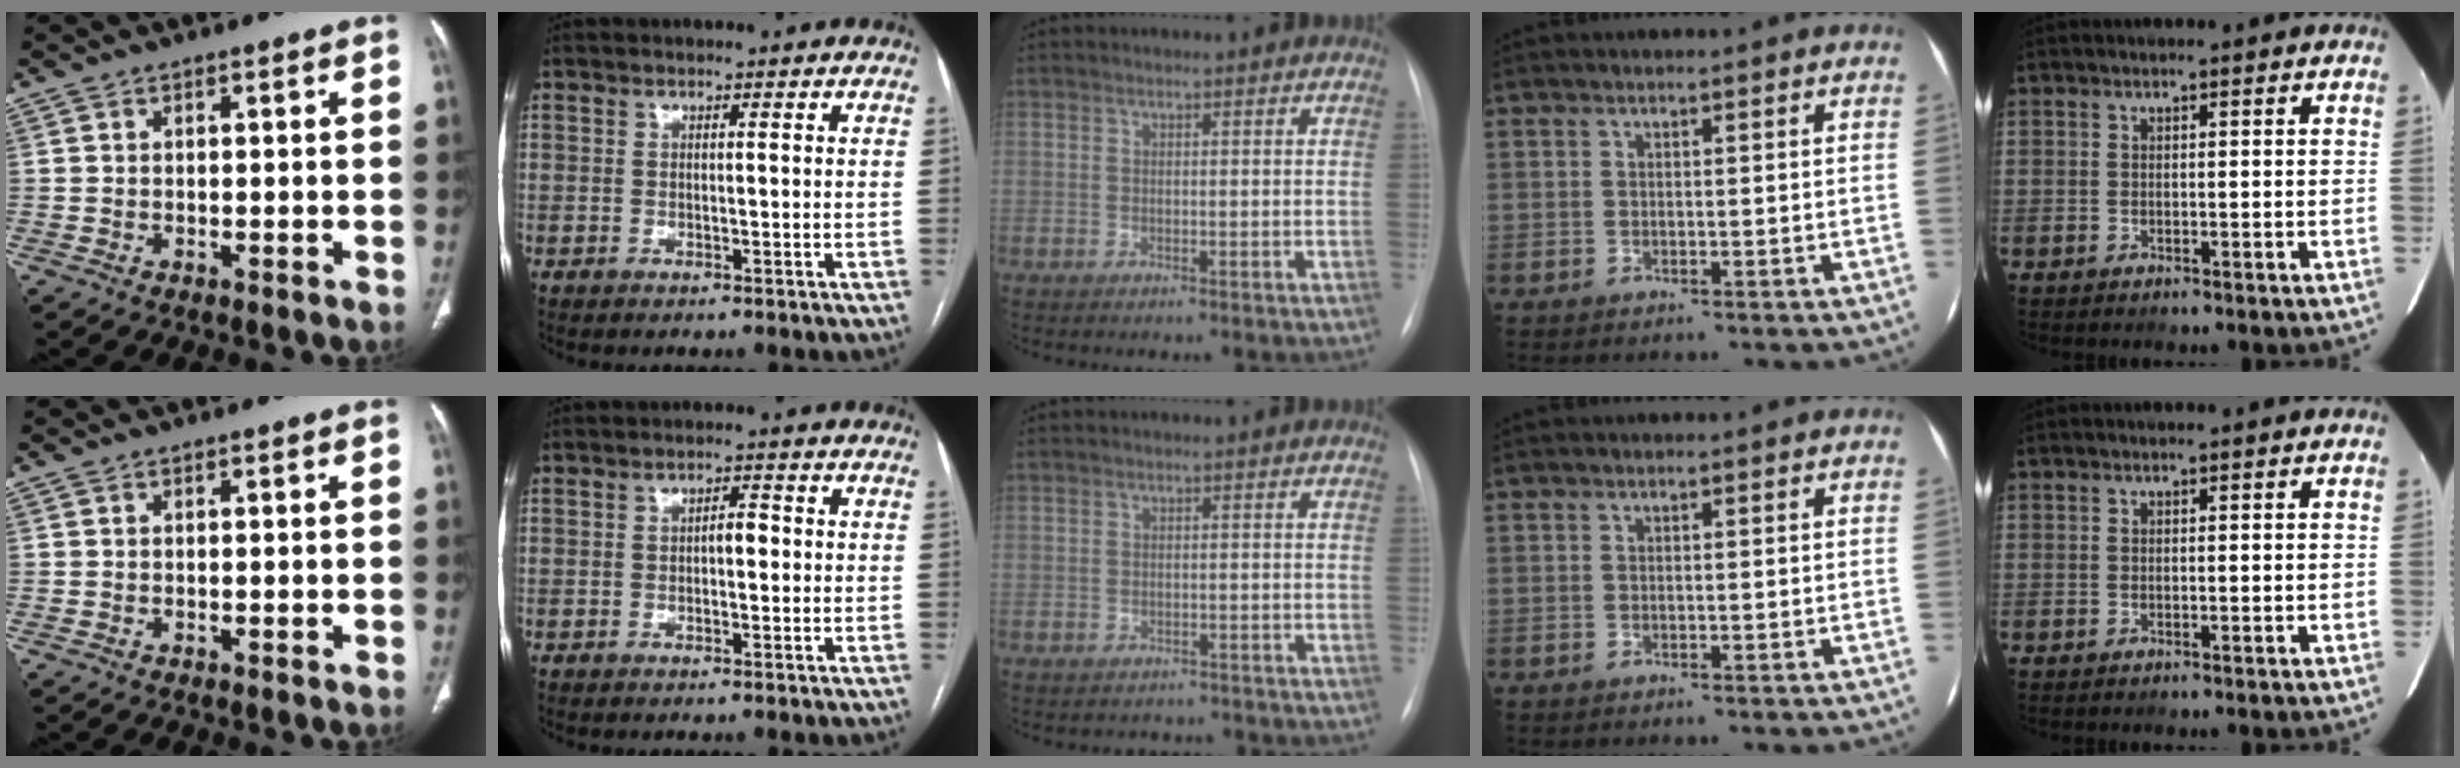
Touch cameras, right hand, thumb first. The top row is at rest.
{"index": {"total": 2.2, "force": [-0.1, 0.9, 2.0], "torque": [-0.028, 0.007, -0.003]}, "middle": {"total": 2.6, "force": [-2.2, 1.2, -0.5], "torque": [0.004, 0.008, -0.031]}}